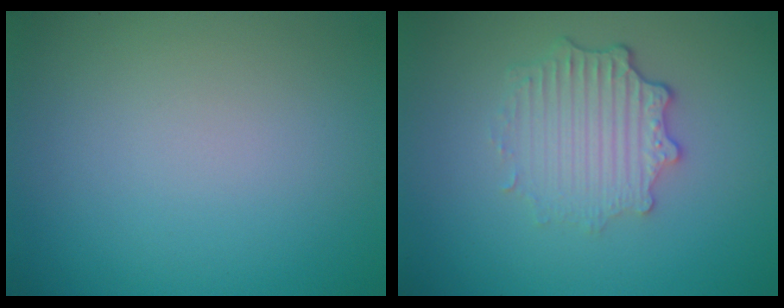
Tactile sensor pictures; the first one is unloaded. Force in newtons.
{"total": 3.7, "press": 2.9, "slide": 2.3}